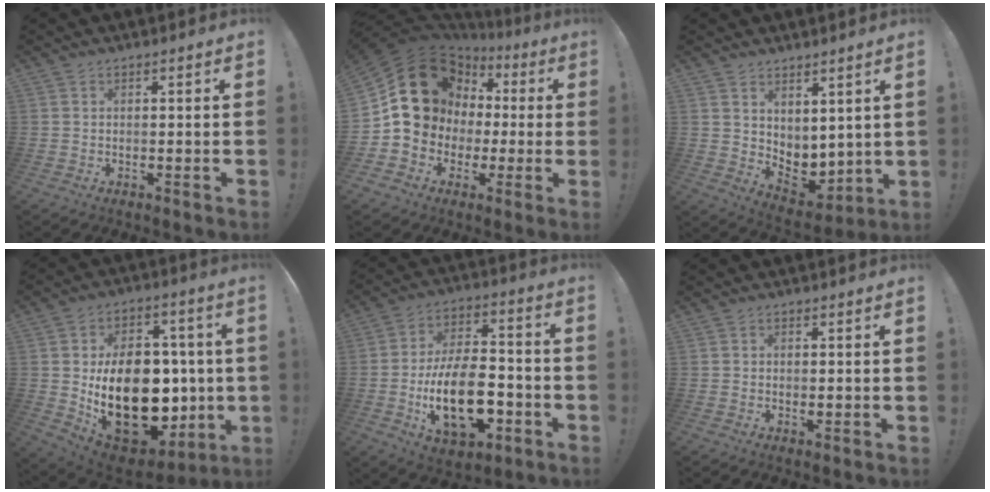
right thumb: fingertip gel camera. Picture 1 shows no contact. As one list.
[{"total": 21.2, "force": [4.9, 17.9, 10.2], "torque": [-0.141, -0.020, 0.131]}, {"total": 6.1, "force": [2.4, 5.0, 2.4], "torque": [-0.012, -0.038, 0.055]}, {"total": 26.9, "force": [-0.7, 17.9, 20.1], "torque": [-0.348, -0.012, 0.029]}, {"total": 21.6, "force": [-6.7, 11.8, 16.8], "torque": [-0.293, 0.038, -0.104]}, {"total": 0.8, "force": [-0.1, 0.7, 0.4], "torque": [-0.002, 0.001, -0.003]}]